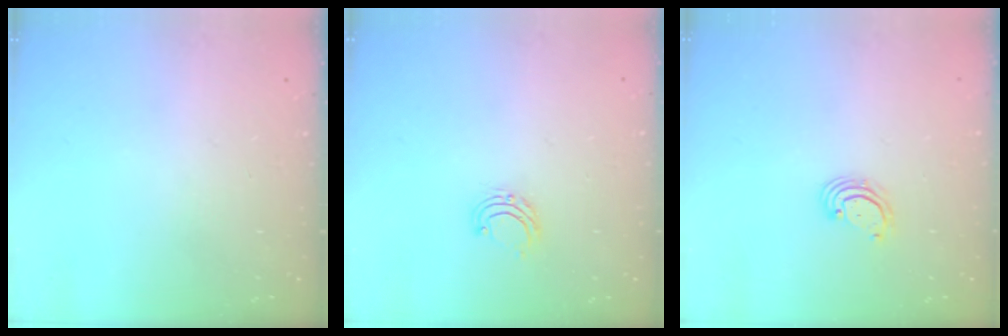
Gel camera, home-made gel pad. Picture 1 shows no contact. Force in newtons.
{"total": 5.9, "press": 5.9, "slide": 0.5}
{"total": 2.7, "press": 2.6, "slide": 0.6}